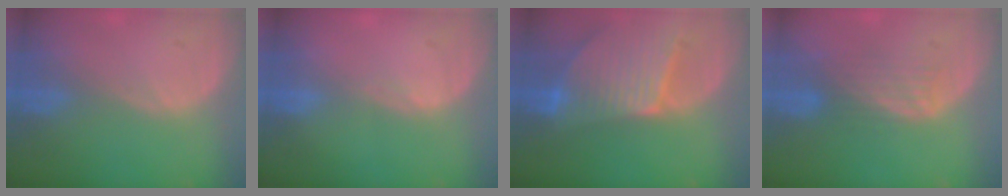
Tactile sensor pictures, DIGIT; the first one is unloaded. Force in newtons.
{"total": 0.6, "press": 0.5, "slide": 0.4}
{"total": 9.5, "press": 8.4, "slide": 4.5}
{"total": 4.3, "press": 3.6, "slide": 2.3}